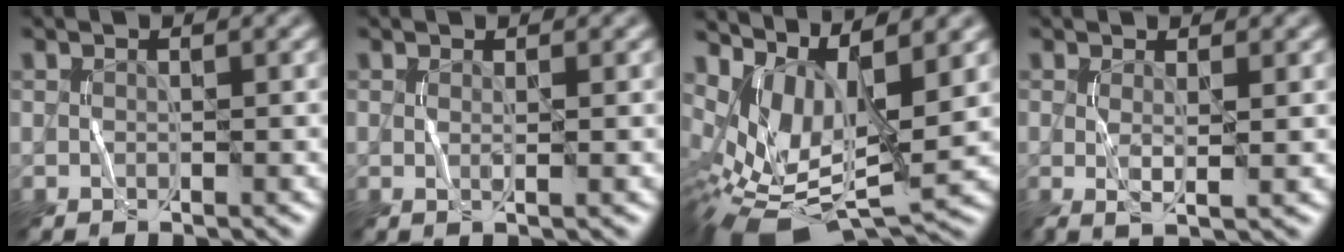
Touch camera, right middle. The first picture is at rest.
{"total": 0.7, "force": [0.3, 0.1, 0.6], "torque": [-0.012, -0.004, 0.004]}
{"total": 8.1, "force": [1.6, 3.7, 7.0], "torque": [-0.143, -0.017, 0.044]}
{"total": 1.9, "force": [0.5, 0.4, 1.7], "torque": [-0.033, -0.006, 0.010]}